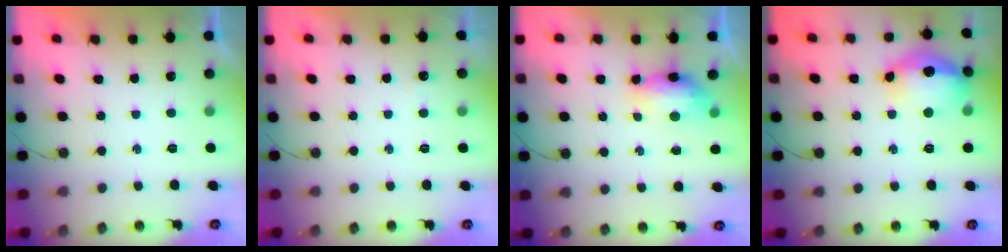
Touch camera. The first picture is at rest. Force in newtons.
{"total": 2.5, "press": 2.4, "slide": 0.5}
{"total": 7.2, "press": 7.1, "slide": 1.0}
{"total": 16.7, "press": 16.3, "slide": 3.5}